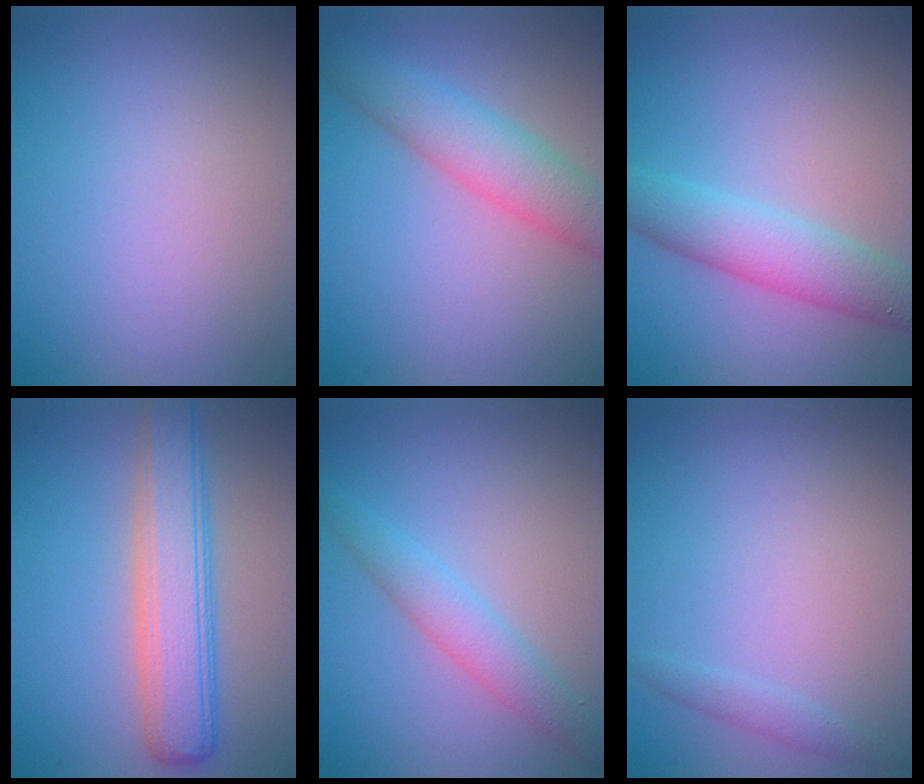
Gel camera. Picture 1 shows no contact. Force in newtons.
{"total": 5.0, "press": 5.0, "slide": 0.2}
{"total": 4.8, "press": 4.8, "slide": 0.1}
{"total": 5.9, "press": 5.9, "slide": 0.4}
{"total": 2.8, "press": 2.8, "slide": 0.0}
{"total": 1.0, "press": 1.0, "slide": 0.1}